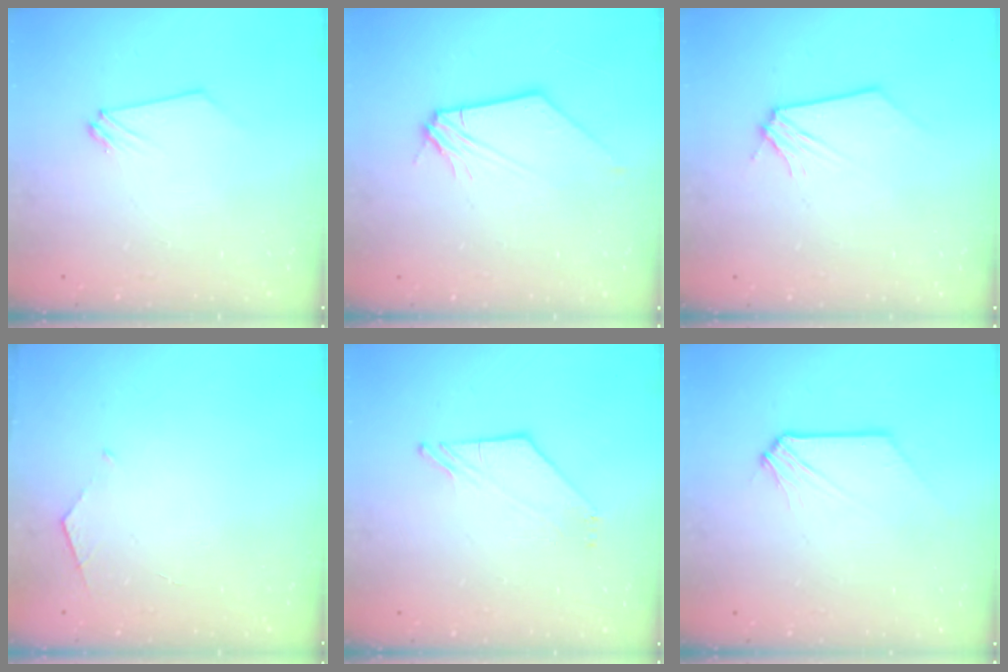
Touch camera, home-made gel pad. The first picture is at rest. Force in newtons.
{"total": 2.4, "press": 2.3, "slide": 0.4}
{"total": 0.0}
{"total": 2.7, "press": 2.7, "slide": 0.3}
{"total": 3.7, "press": 3.7, "slide": 0.5}
{"total": 0.0}